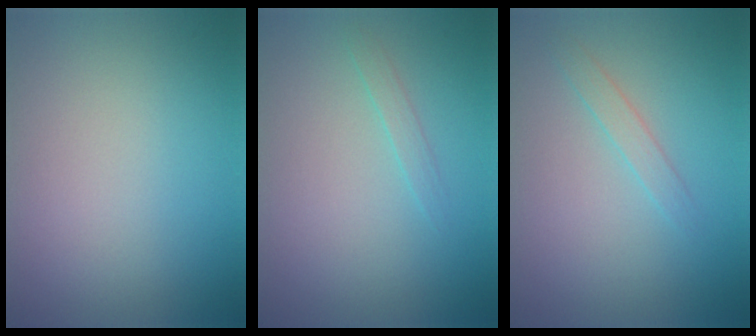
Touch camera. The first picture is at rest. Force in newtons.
{"total": 0.8, "press": 0.8, "slide": 0.1}
{"total": 1.2, "press": 1.2, "slide": 0.1}